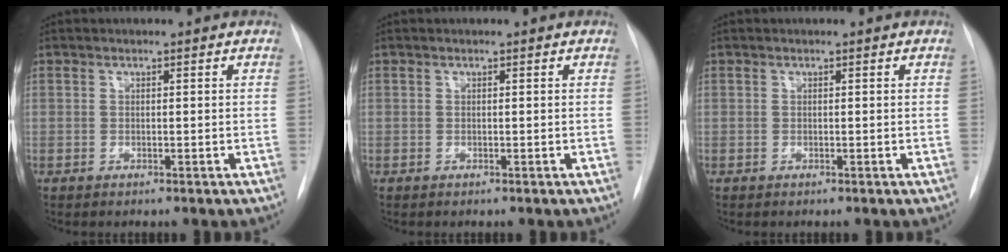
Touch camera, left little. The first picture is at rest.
{"total": 0.0}
{"total": 0.0}